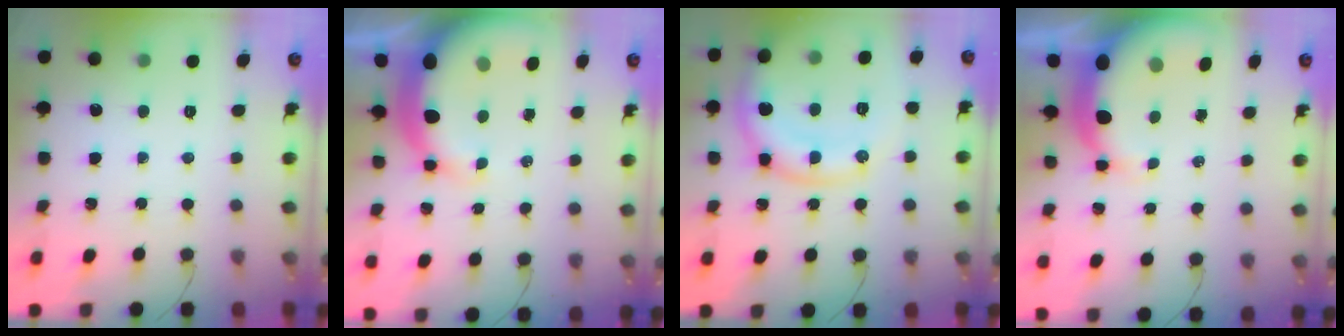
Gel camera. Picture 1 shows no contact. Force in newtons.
{"total": 11.6, "press": 11.3, "slide": 2.7}
{"total": 13.6, "press": 13.6, "slide": 0.6}
{"total": 8.1, "press": 7.8, "slide": 2.0}